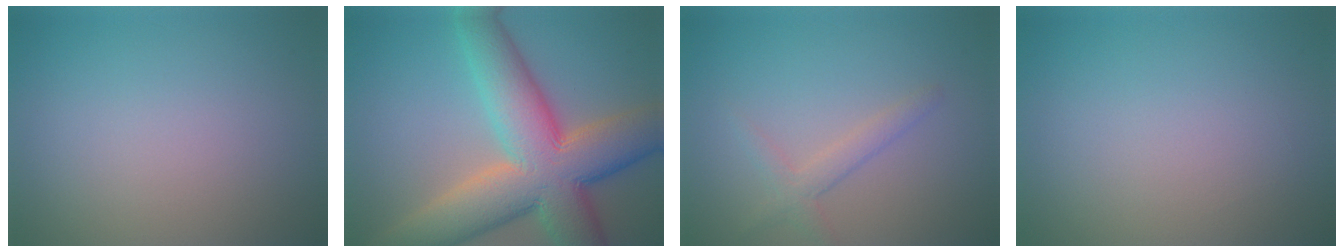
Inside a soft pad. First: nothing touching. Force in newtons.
{"total": 13.2, "press": 13.2, "slide": 0.9}
{"total": 2.0, "press": 2.0, "slide": 0.1}
{"total": 0.0}